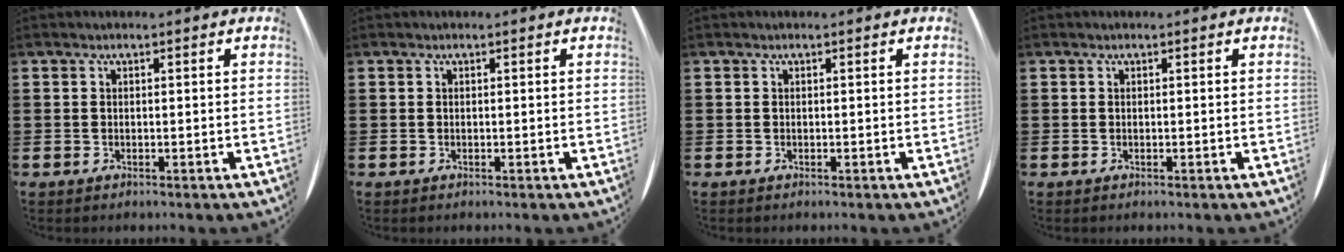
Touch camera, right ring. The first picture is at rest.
{"total": 0.0}
{"total": 0.0}
{"total": 0.0}